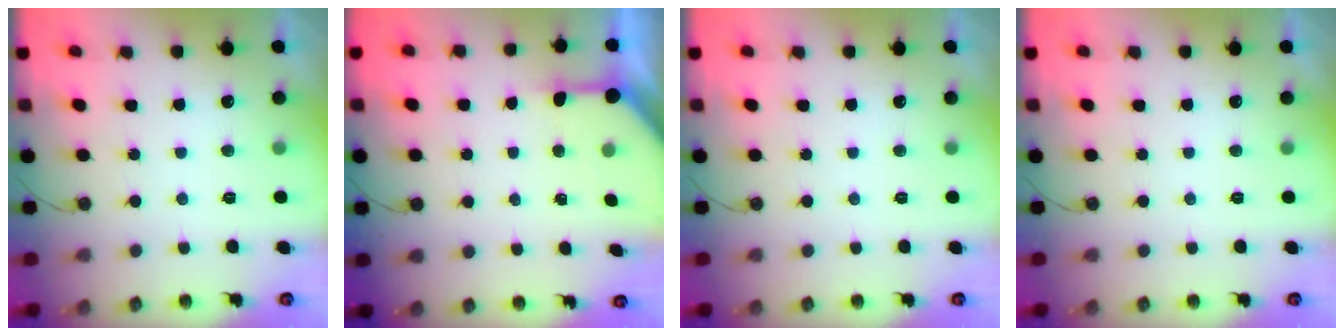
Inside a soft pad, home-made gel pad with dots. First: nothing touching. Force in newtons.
{"total": 6.2, "press": 6.2, "slide": 0.2}
{"total": 0.0}
{"total": 0.0}